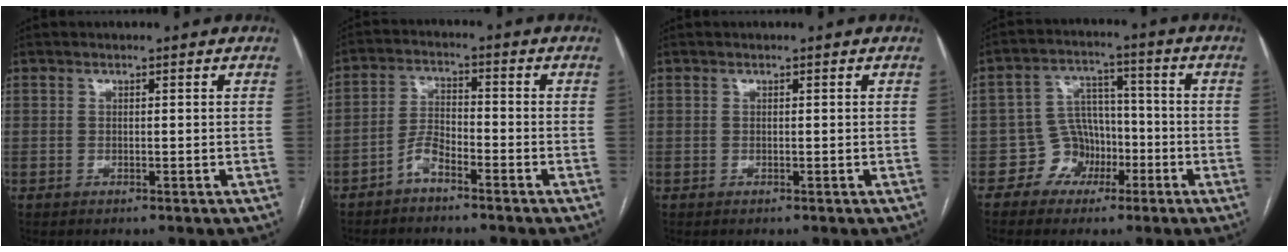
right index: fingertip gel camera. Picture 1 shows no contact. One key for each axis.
{"total": 4.0, "fx": -3.0, "fy": 1.2, "fz": 2.4, "tx": -0.054, "ty": 0.008, "tz": -0.060}
{"total": 0.0}
{"total": 6.6, "fx": -3.1, "fy": 5.7, "fz": 1.5, "tx": -0.024, "ty": 0.022, "tz": -0.045}